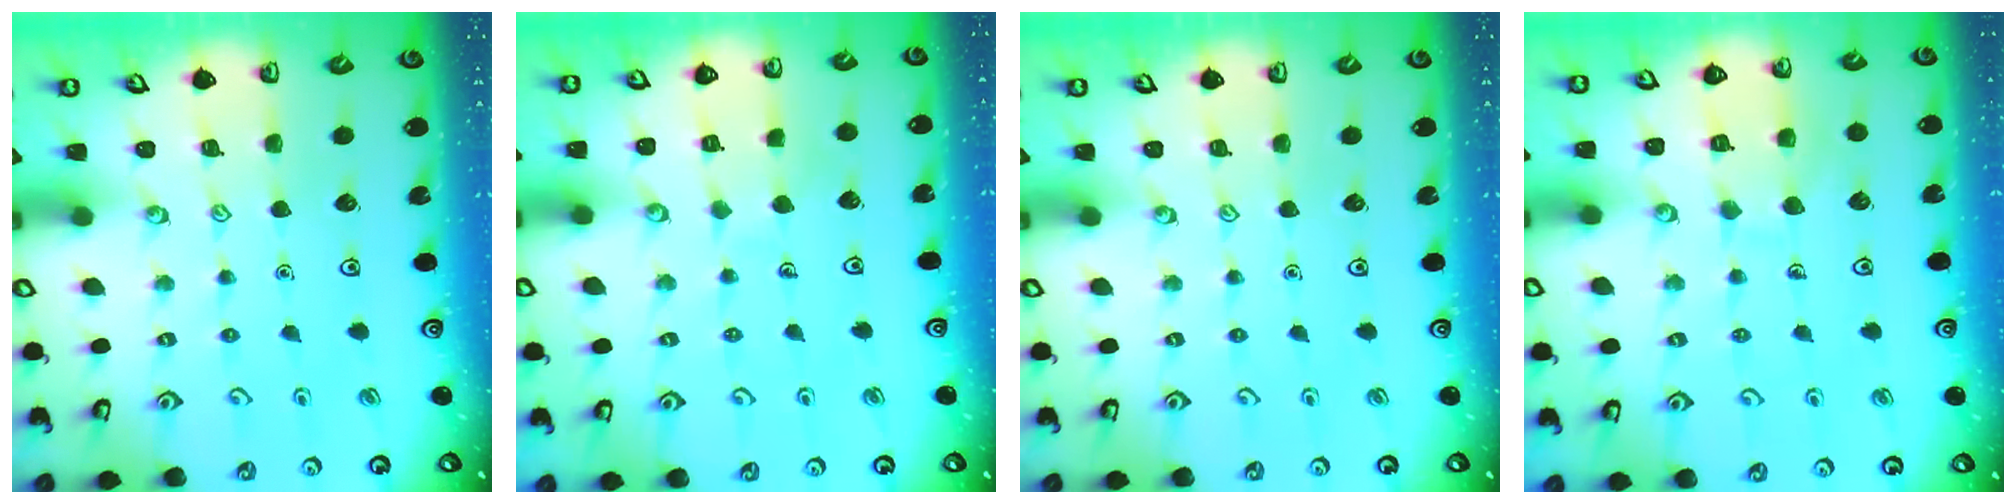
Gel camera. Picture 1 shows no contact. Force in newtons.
{"total": 4.9, "press": 4.9, "slide": 0.2}
{"total": 0.0}
{"total": 7.7, "press": 7.7, "slide": 0.6}